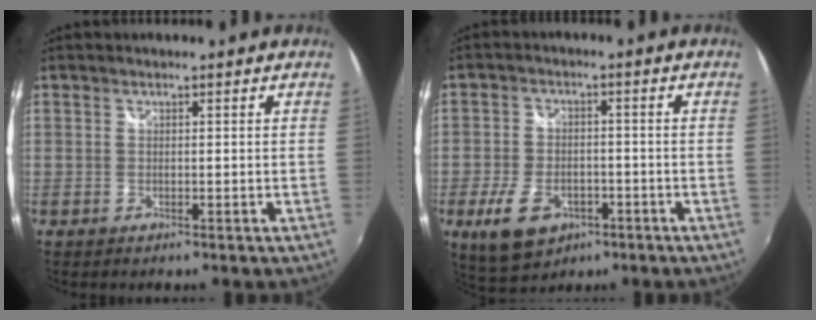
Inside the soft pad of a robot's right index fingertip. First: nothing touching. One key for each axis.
{"total": 10.6, "fx": -5.1, "fy": 6.6, "fz": 6.6, "tx": -0.153, "ty": -0.015, "tz": -0.083}